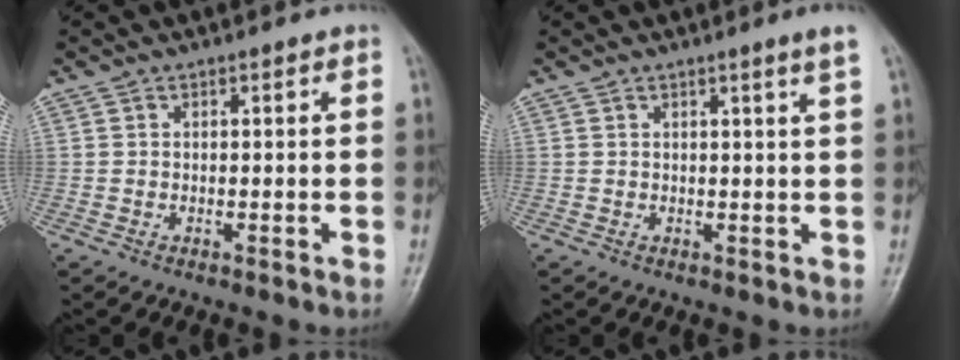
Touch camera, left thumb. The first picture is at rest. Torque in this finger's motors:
{"motor_torque": [0.91, 0.10, 0.11, -0.25, 0.10]}